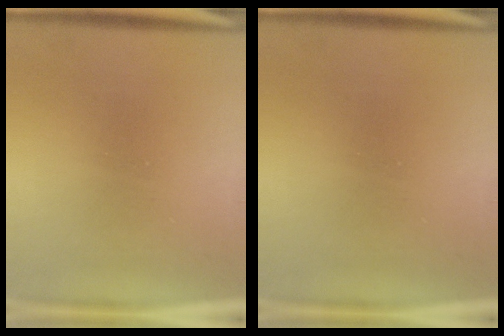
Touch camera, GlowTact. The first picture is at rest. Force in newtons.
{"total": 0.0}